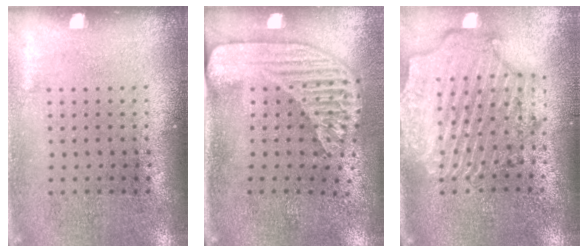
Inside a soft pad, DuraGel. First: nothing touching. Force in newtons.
{"total": 2.3, "press": 1.8, "slide": 1.5}
{"total": 2.6, "press": 2.4, "slide": 1.1}